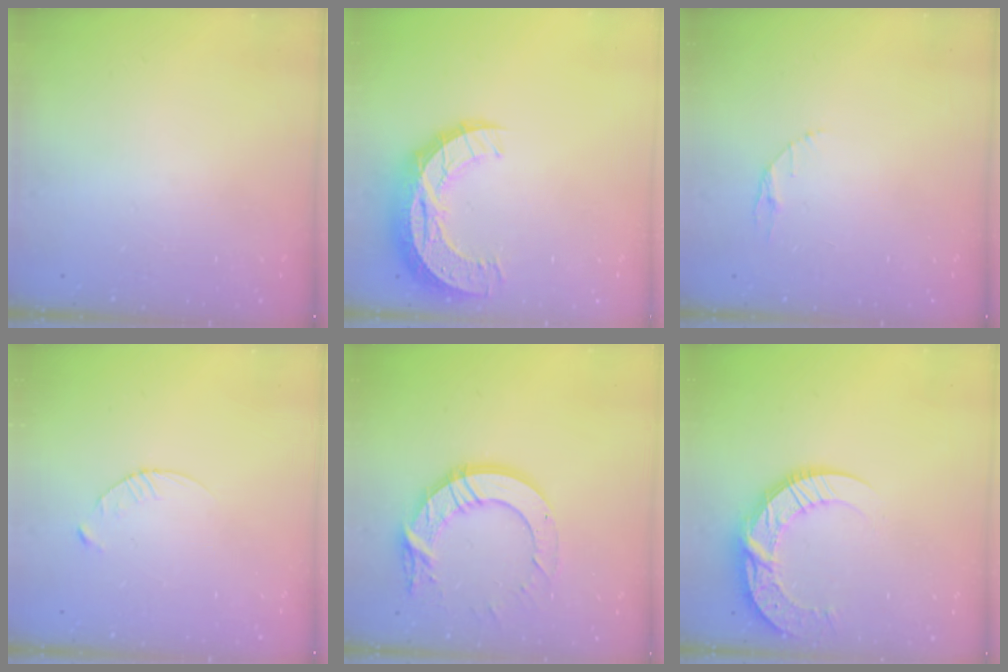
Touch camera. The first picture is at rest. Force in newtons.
{"total": 13.7, "press": 13.7, "slide": 0.9}
{"total": 2.9, "press": 2.9, "slide": 0.4}
{"total": 3.4, "press": 3.4, "slide": 0.4}
{"total": 15.4, "press": 15.3, "slide": 1.3}
{"total": 13.9, "press": 13.8, "slide": 1.4}